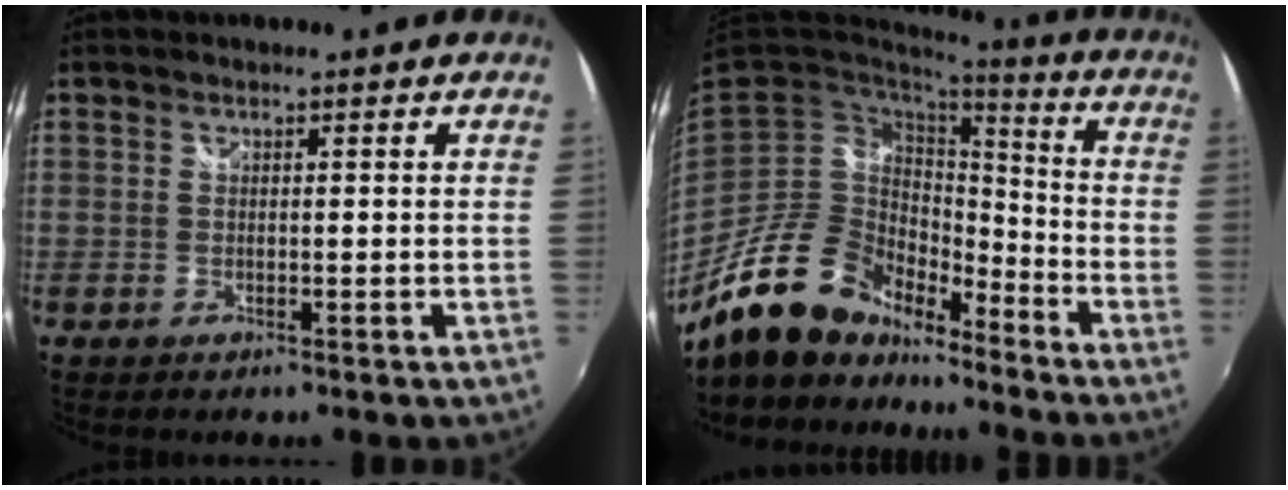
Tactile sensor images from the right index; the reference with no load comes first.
{"total": 18.1, "force": [-14.0, 8.5, 7.7], "torque": [-0.155, 0.003, -0.242]}